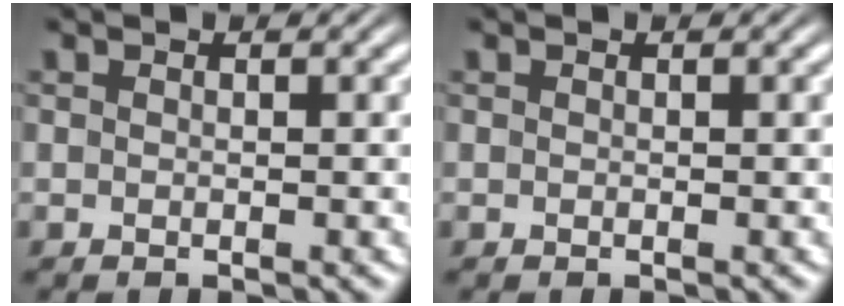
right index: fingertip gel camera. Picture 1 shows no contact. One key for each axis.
{"total": 0.0}